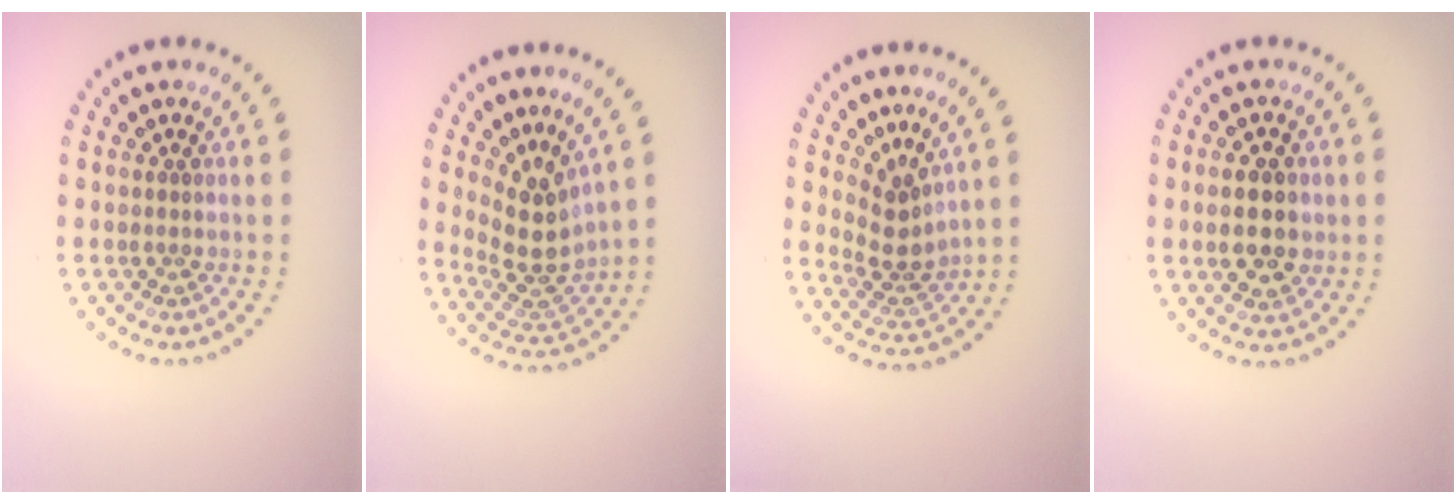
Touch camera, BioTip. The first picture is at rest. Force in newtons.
{"total": 4.1, "press": 2.9, "slide": 2.9}
{"total": 3.0, "press": 1.9, "slide": 2.3}
{"total": 4.0, "press": 4.0, "slide": 0.2}